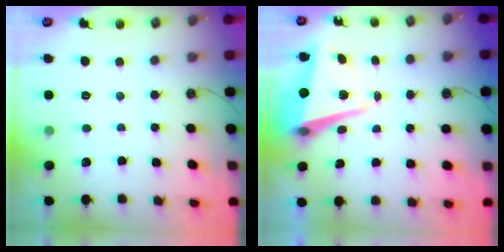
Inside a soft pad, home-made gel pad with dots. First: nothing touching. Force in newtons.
{"total": 8.2, "press": 8.0, "slide": 1.9}